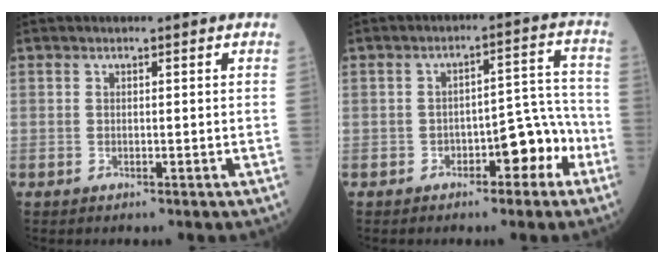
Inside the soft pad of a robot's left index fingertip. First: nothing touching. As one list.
[{"total": 6.4, "force": [-3.4, 2.8, 4.7], "torque": [-0.052, 0.035, -0.045]}]